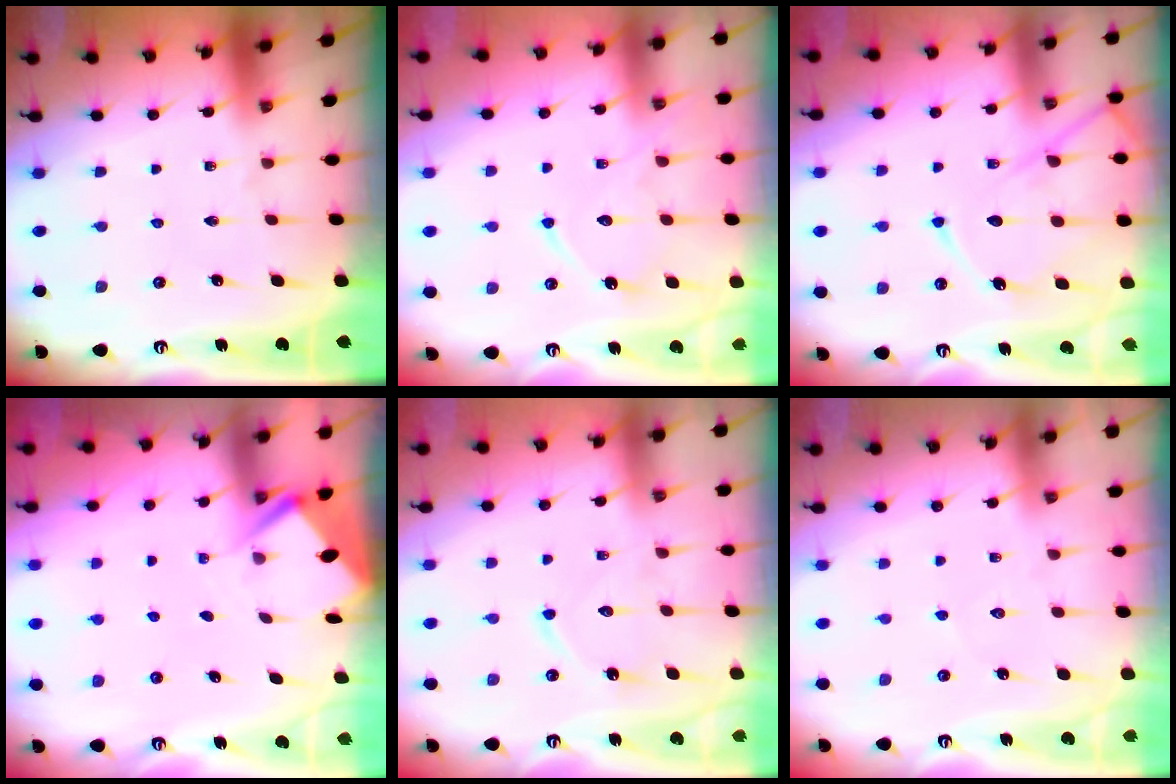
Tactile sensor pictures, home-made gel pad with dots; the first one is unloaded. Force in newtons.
{"total": 12.9, "press": 12.8, "slide": 1.3}
{"total": 13.5, "press": 13.5, "slide": 1.1}
{"total": 2.9, "press": 2.8, "slide": 0.4}
{"total": 9.1, "press": 9.1, "slide": 0.6}
{"total": 4.2, "press": 4.2, "slide": 0.5}